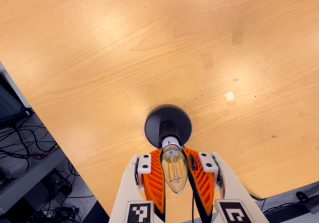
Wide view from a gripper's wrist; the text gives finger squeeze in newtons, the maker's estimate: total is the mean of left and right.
{"total": 26.7, "left": 29.1, "right": 24.3}